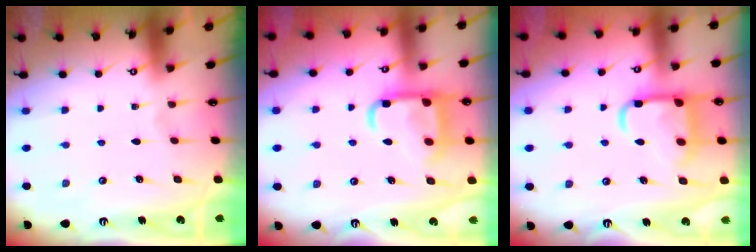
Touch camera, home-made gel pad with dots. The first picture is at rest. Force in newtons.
{"total": 14.4, "press": 14.3, "slide": 1.4}
{"total": 14.0, "press": 14.0, "slide": 1.0}